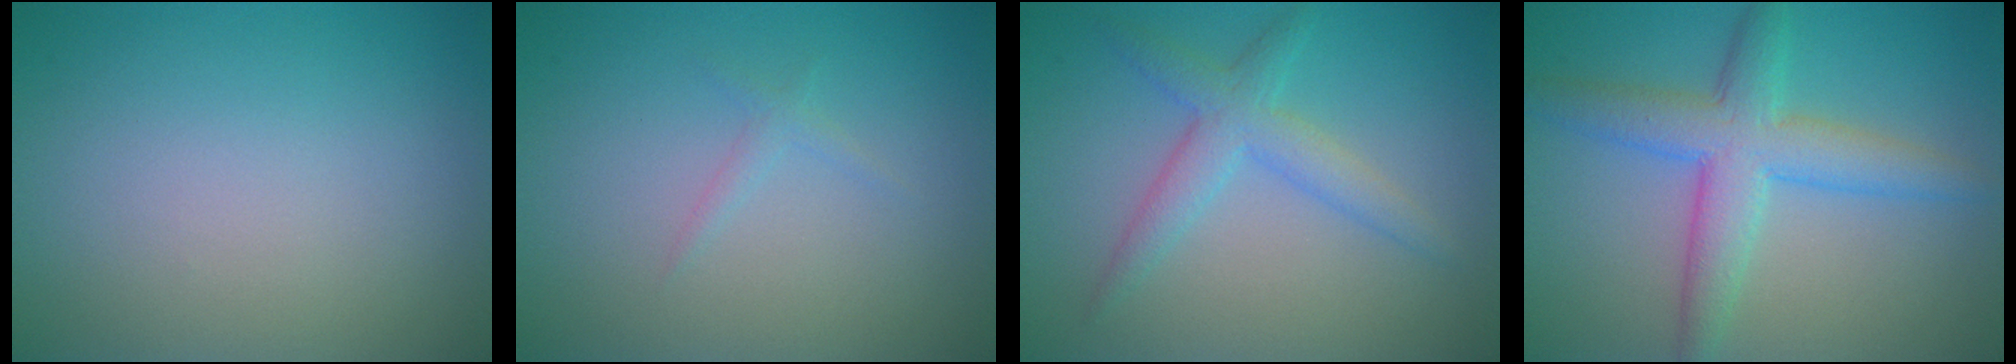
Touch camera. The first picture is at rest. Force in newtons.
{"total": 0.7, "press": 0.7, "slide": 0.1}
{"total": 3.2, "press": 3.2, "slide": 0.1}
{"total": 5.4, "press": 5.4, "slide": 0.2}